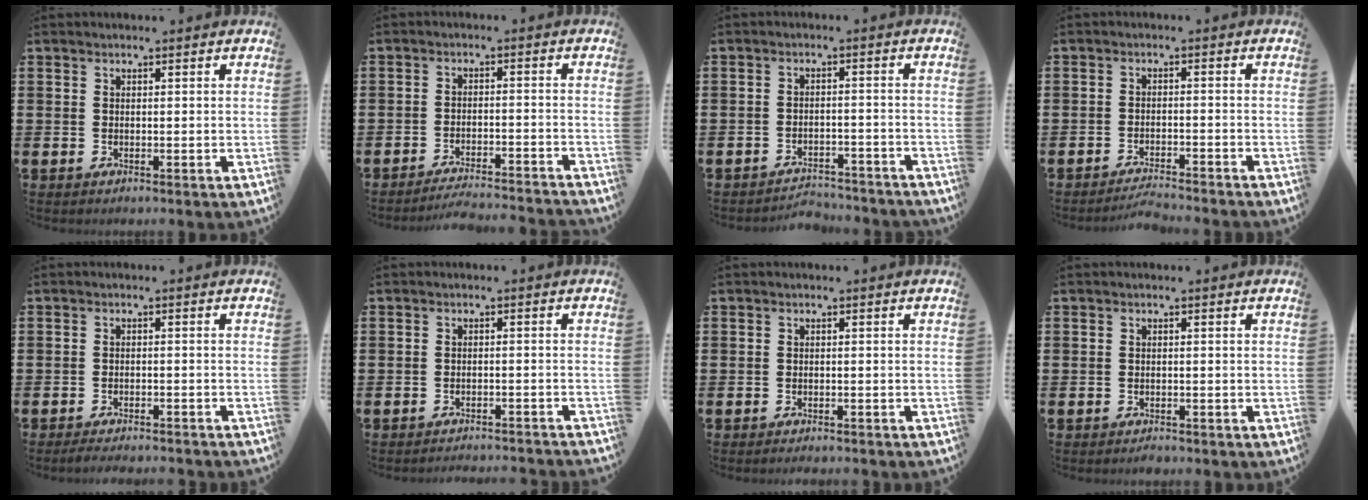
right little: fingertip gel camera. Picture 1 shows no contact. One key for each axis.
{"total": 3.1, "fx": -3.0, "fy": -0.3, "fz": 0.5, "tx": -0.009, "ty": 0.001, "tz": -0.062}
{"total": 2.9, "fx": -2.9, "fy": 0.1, "fz": -0.2, "tx": -0.004, "ty": 0.004, "tz": -0.063}
{"total": 2.2, "fx": -2.1, "fy": -0.2, "fz": 0.4, "tx": -0.008, "ty": 0.005, "tz": -0.043}
{"total": 1.8, "fx": -1.7, "fy": -0.1, "fz": 0.4, "tx": -0.006, "ty": 0.004, "tz": -0.034}
{"total": 1.7, "fx": -1.6, "fy": -0.3, "fz": 0.0, "tx": 0.000, "ty": 0.006, "tz": -0.035}
{"total": 0.9, "fx": -0.9, "fy": -0.1, "fz": 0.1, "tx": -0.003, "ty": -0.001, "tz": -0.019}
{"total": 0.6, "fx": -0.6, "fy": 0.1, "fz": 0.1, "tx": -0.004, "ty": -0.001, "tz": -0.012}